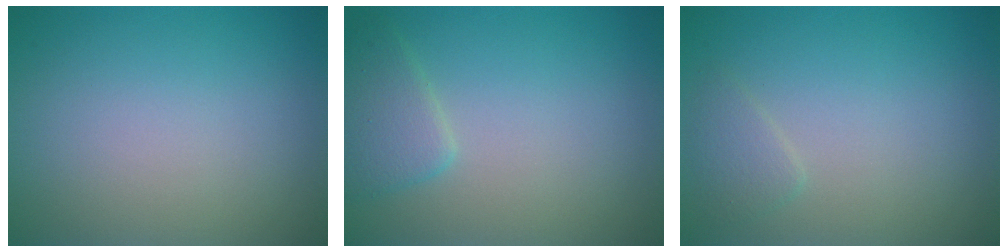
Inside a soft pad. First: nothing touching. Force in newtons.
{"total": 2.4, "press": 2.4, "slide": 0.1}
{"total": 1.3, "press": 1.3, "slide": 0.0}